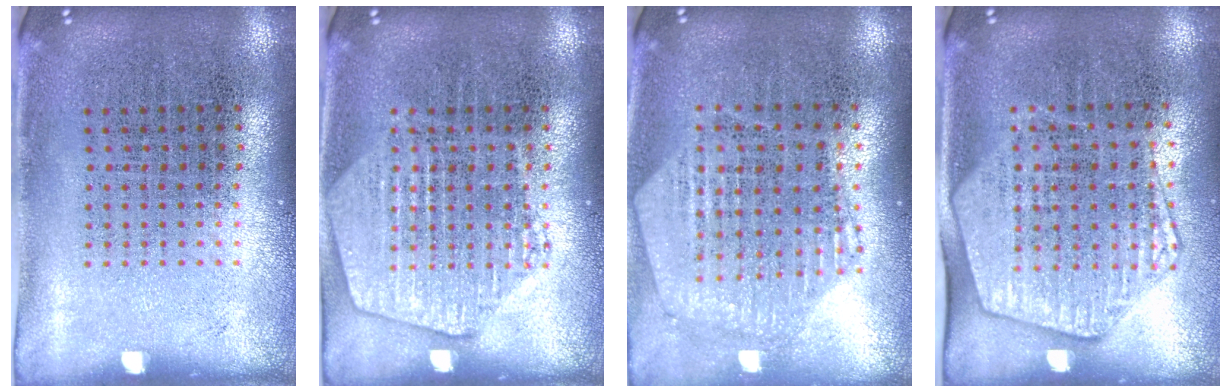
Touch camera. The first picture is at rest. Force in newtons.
{"total": 2.4, "press": 2.4, "slide": 0.3}
{"total": 1.0, "press": 1.0, "slide": 0.2}
{"total": 2.0, "press": 1.8, "slide": 0.9}